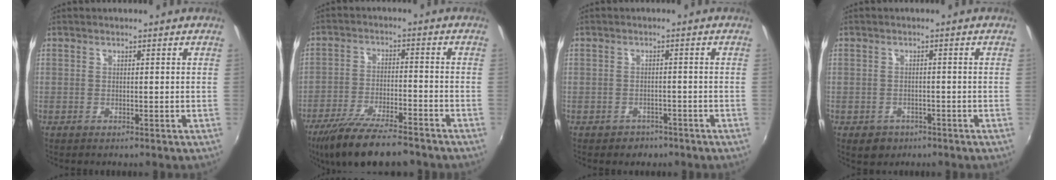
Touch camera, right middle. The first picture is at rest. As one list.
[{"total": 14.3, "force": [-11.7, 3.0, 7.7], "torque": [-0.164, -0.028, -0.197]}, {"total": 3.2, "force": [-2.1, 2.4, 0.4], "torque": [-0.016, -0.001, -0.029]}, {"total": 3.6, "force": [-1.9, 2.8, 1.2], "torque": [-0.029, -0.006, -0.023]}]